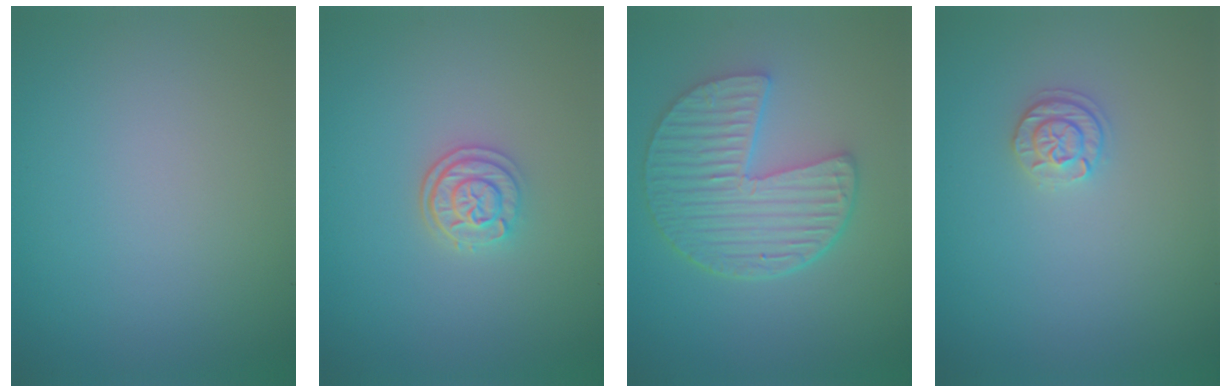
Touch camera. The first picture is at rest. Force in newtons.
{"total": 2.6, "press": 2.2, "slide": 1.3}
{"total": 6.2, "press": 4.8, "slide": 4.0}
{"total": 1.8, "press": 1.7, "slide": 0.4}